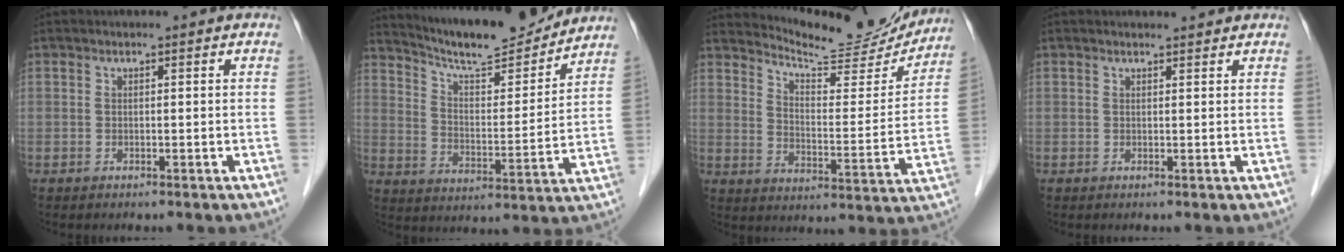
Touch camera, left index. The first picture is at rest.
{"total": 15.7, "force": [14.7, 1.5, 5.2], "torque": [-0.091, -0.007, 0.229]}
{"total": 15.6, "force": [15.2, 1.7, 3.2], "torque": [-0.053, -0.043, 0.205]}
{"total": 1.8, "force": [1.8, 0.3, 0.2], "torque": [-0.011, 0.006, 0.024]}